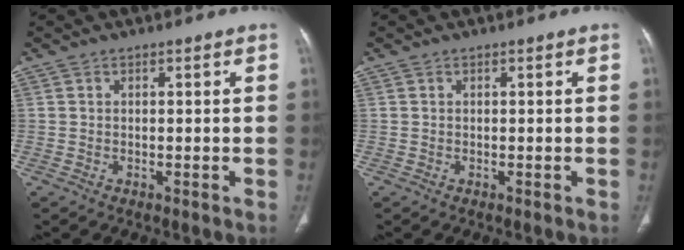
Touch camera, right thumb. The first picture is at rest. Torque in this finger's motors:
{"motor_torque": [-0.01, 0.01, 0.00, 0.00, 0.03]}